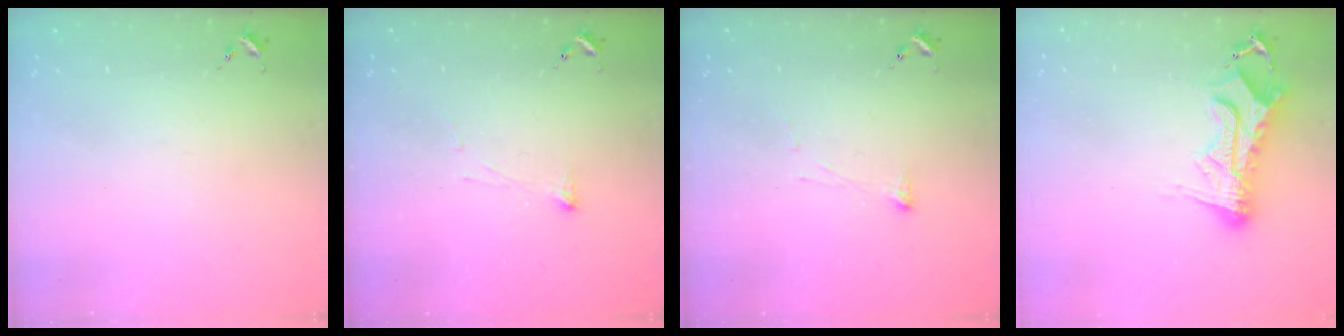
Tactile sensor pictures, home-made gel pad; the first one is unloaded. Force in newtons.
{"total": 2.9, "press": 2.8, "slide": 0.6}
{"total": 2.9, "press": 2.8, "slide": 0.6}
{"total": 13.8, "press": 13.8, "slide": 1.2}